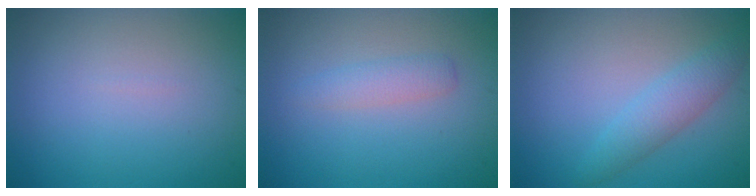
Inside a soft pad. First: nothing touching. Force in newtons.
{"total": 1.7, "press": 1.7, "slide": 0.1}
{"total": 2.8, "press": 2.8, "slide": 0.1}